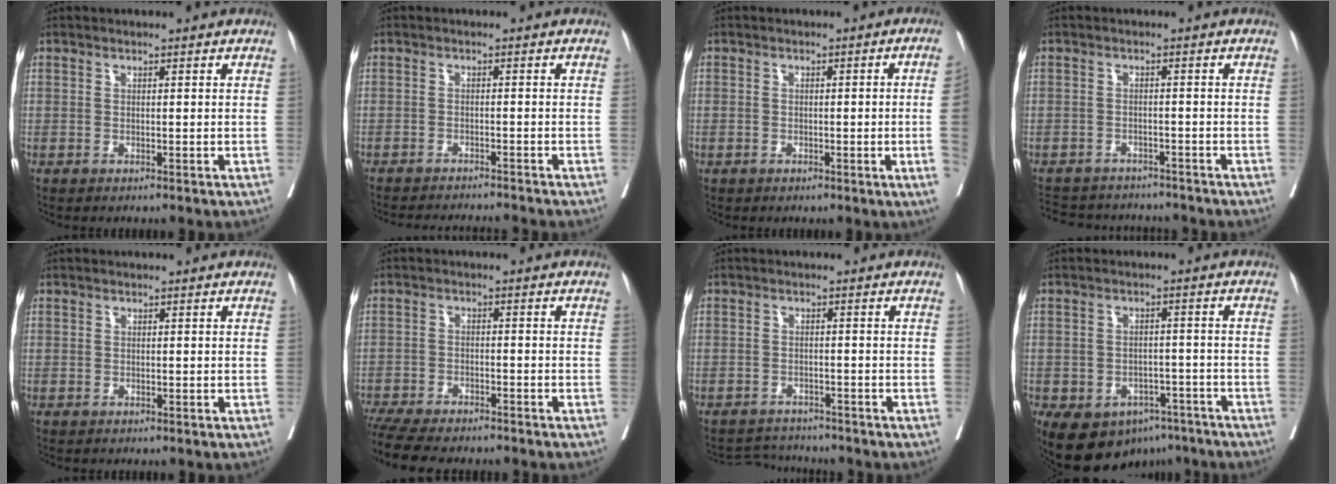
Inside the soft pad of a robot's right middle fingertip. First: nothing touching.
{"total": 10.8, "force": [-10.2, 0.1, 3.6], "torque": [-0.037, -0.014, -0.134]}
{"total": 4.5, "force": [-0.6, -0.6, 4.4], "torque": [-0.055, 0.004, -0.002]}
{"total": 10.1, "force": [-9.3, 3.6, 1.9], "torque": [-0.036, 0.014, -0.121]}
{"total": 0.5, "force": [0.3, 0.4, -0.1], "torque": [0.006, 0.004, 0.006]}
{"total": 11.7, "force": [-10.2, 2.1, 5.3], "torque": [-0.081, -0.013, -0.153]}
{"total": 3.5, "force": [-3.5, 0.2, -0.7], "torque": [0.012, -0.005, -0.055]}
{"total": 14.5, "force": [-8.9, 9.3, 6.6], "torque": [-0.141, 0.000, -0.116]}